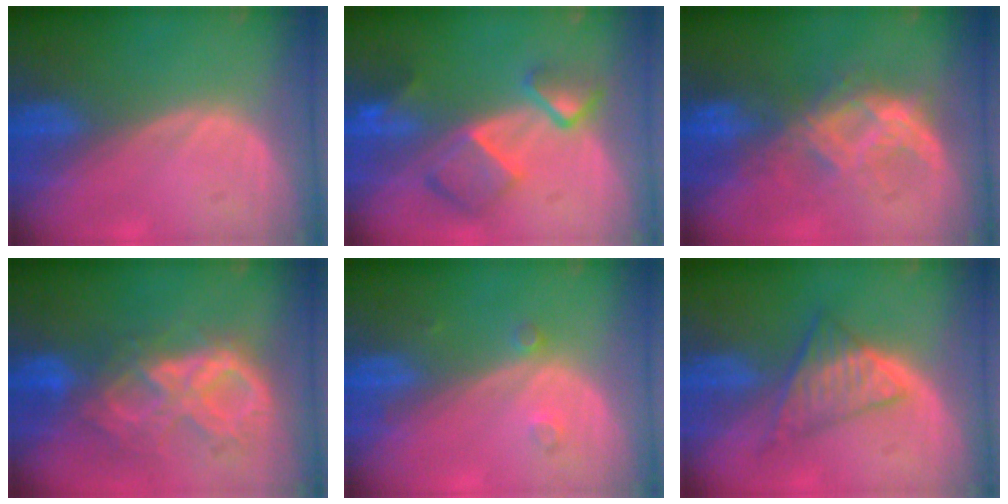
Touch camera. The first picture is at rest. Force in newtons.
{"total": 7.9, "press": 6.8, "slide": 4.1}
{"total": 7.4, "press": 7.4, "slide": 0.2}
{"total": 10.2, "press": 8.7, "slide": 5.3}
{"total": 1.9, "press": 1.6, "slide": 1.0}
{"total": 6.5, "press": 5.8, "slide": 2.9}